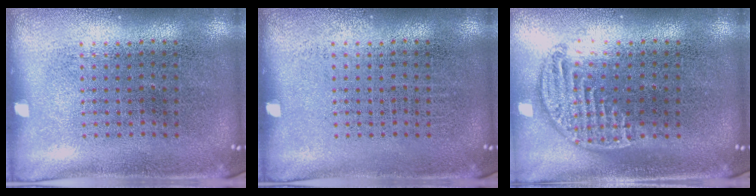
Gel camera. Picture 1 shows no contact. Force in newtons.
{"total": 0.0}
{"total": 1.2, "press": 1.1, "slide": 0.5}